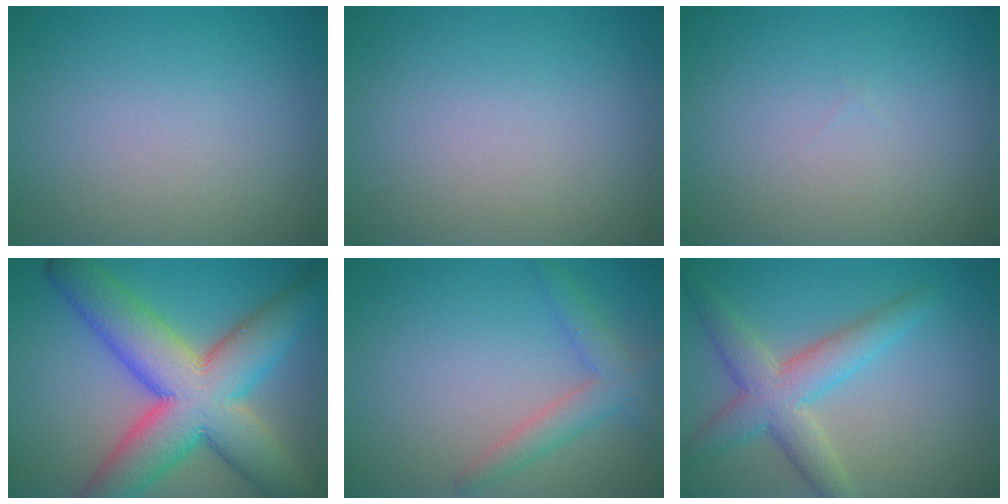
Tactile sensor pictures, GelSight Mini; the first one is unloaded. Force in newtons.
{"total": 0.0}
{"total": 0.0}
{"total": 13.2, "press": 13.2, "slide": 0.4}
{"total": 2.9, "press": 2.9, "slide": 0.1}
{"total": 5.1, "press": 5.1, "slide": 0.3}